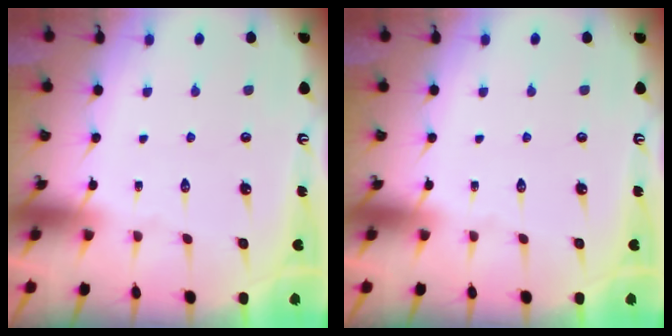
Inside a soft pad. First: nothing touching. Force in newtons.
{"total": 0.0}